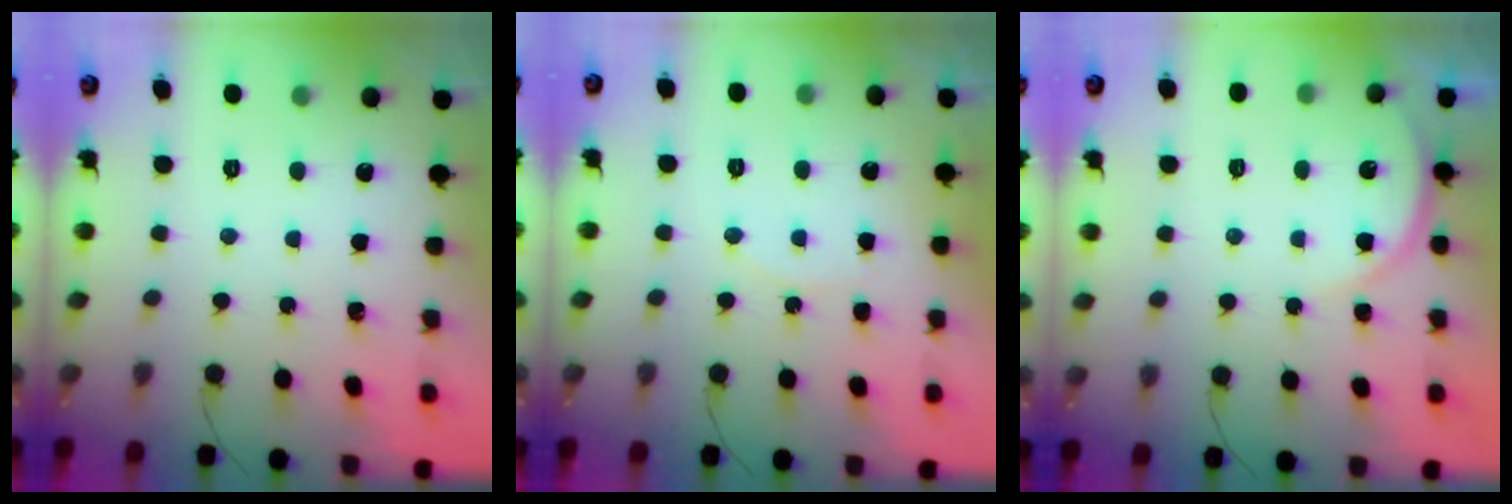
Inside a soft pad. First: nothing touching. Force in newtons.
{"total": 6.0, "press": 6.0, "slide": 0.5}
{"total": 5.4, "press": 5.4, "slide": 0.6}